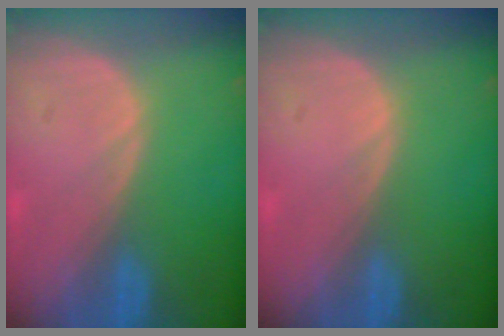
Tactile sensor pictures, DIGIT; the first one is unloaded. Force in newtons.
{"total": 0.0}